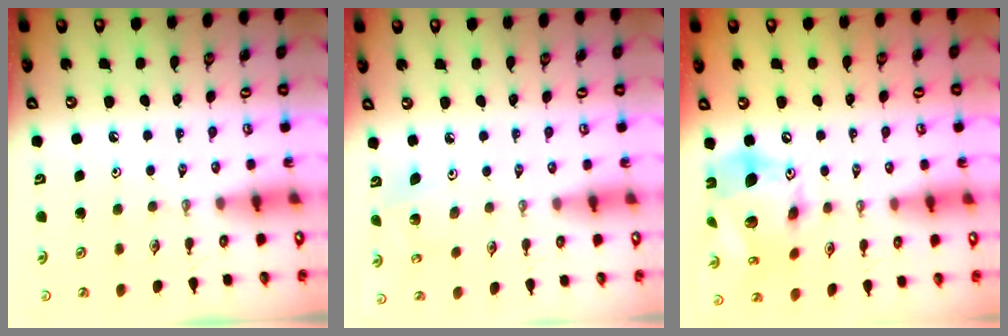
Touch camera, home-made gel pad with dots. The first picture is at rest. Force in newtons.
{"total": 3.6, "press": 3.6, "slide": 0.3}
{"total": 18.3, "press": 18.2, "slide": 2.3}